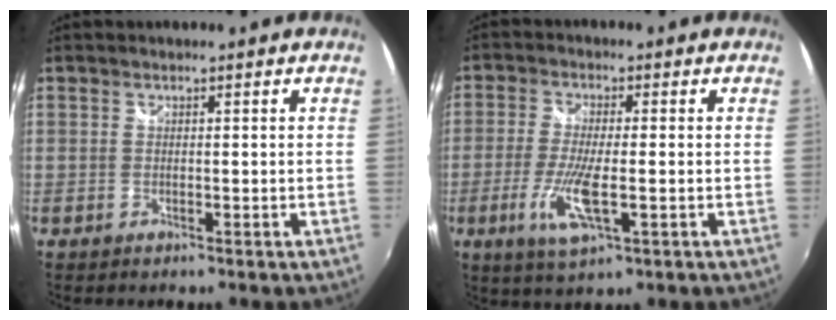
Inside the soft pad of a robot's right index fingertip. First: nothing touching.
{"total": 8.5, "force": [-2.7, 1.9, 7.9], "torque": [-0.165, -0.015, -0.052]}